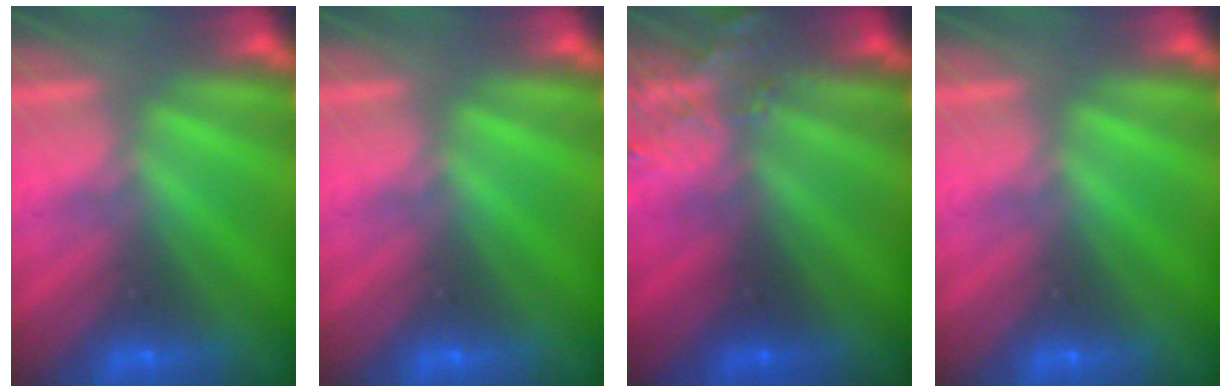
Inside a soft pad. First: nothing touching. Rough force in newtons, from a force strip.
{"total": 0.0}
{"total": 3.6}
{"total": 0.0}